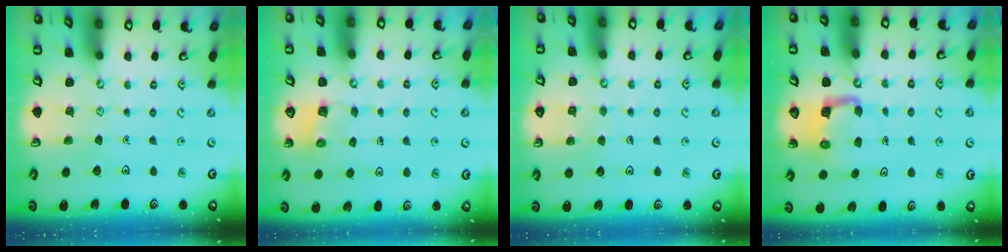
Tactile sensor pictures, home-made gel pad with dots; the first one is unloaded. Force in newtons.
{"total": 2.6, "press": 2.6, "slide": 0.3}
{"total": 3.7, "press": 3.7, "slide": 0.2}
{"total": 4.8, "press": 4.8, "slide": 0.5}